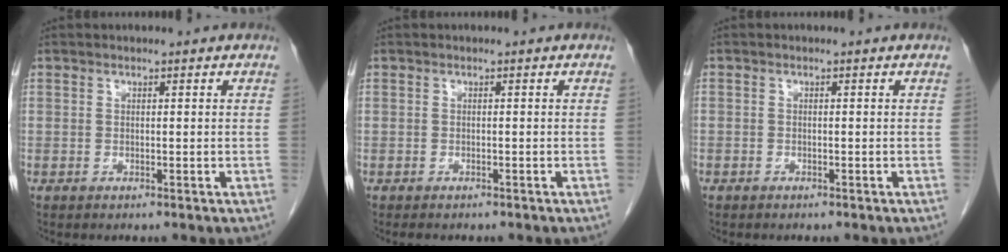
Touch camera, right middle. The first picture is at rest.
{"total": 2.5, "force": [-2.1, 0.9, 1.0], "torque": [-0.016, -0.005, -0.021]}
{"total": 0.6, "force": [-0.4, 0.4, 0.0], "torque": [-0.004, 0.004, -0.008]}